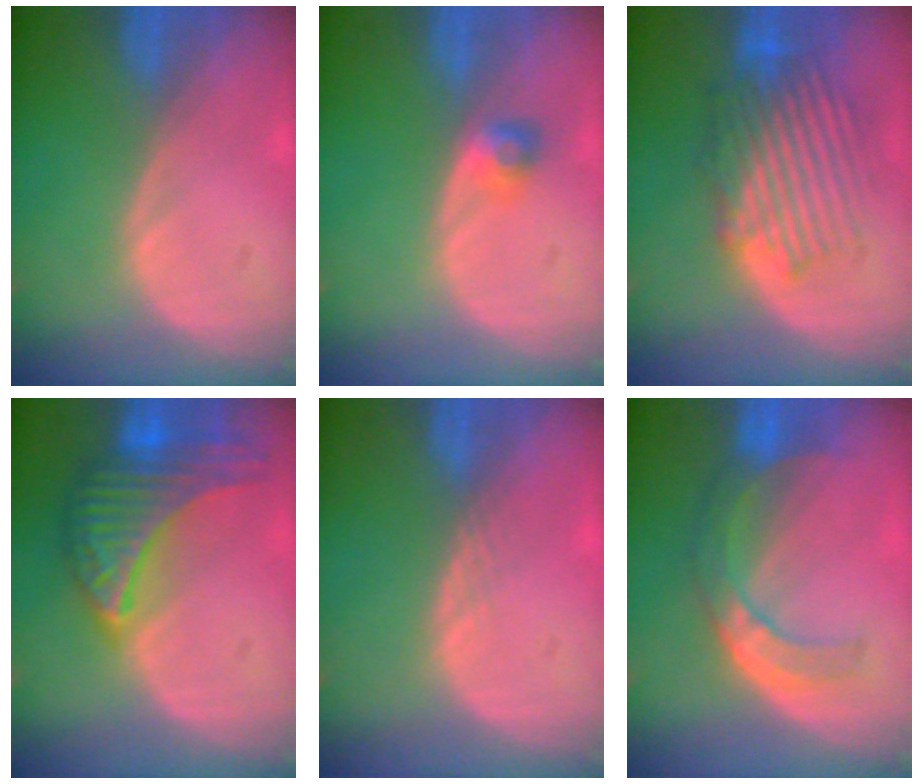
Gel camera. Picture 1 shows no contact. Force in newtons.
{"total": 2.6, "press": 2.3, "slide": 1.2}
{"total": 8.9, "press": 8.6, "slide": 2.4}
{"total": 10.0, "press": 10.0, "slide": 0.6}
{"total": 1.0, "press": 0.8, "slide": 0.5}
{"total": 7.7, "press": 6.5, "slide": 4.2}